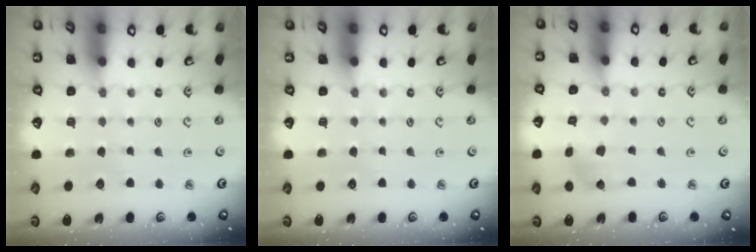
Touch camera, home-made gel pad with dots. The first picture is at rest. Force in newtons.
{"total": 0.0}
{"total": 3.3, "press": 3.3, "slide": 0.4}